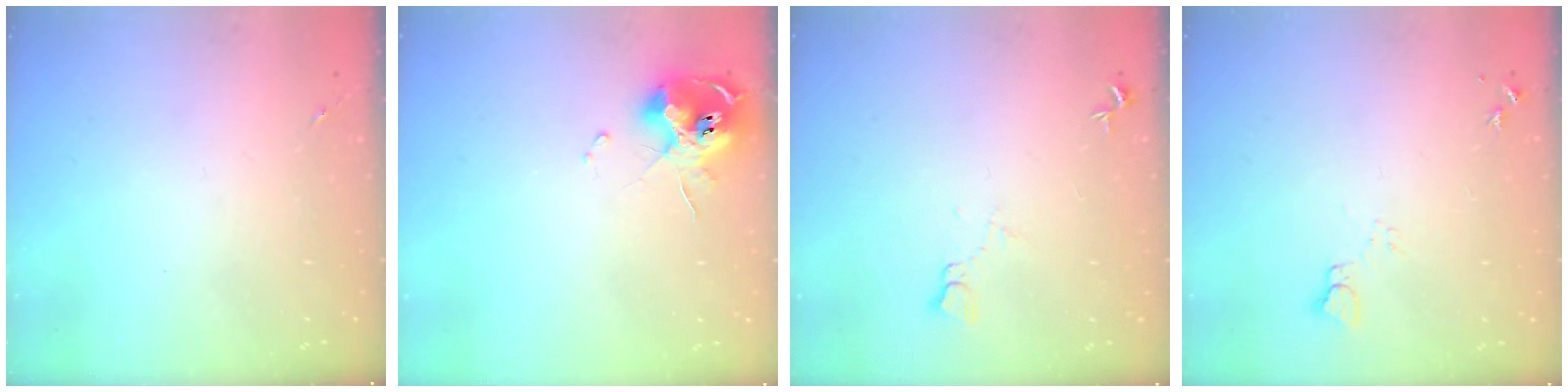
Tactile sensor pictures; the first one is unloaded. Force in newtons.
{"total": 11.5, "press": 11.4, "slide": 1.8}
{"total": 5.6, "press": 5.5, "slide": 0.6}
{"total": 3.7, "press": 3.7, "slide": 0.4}